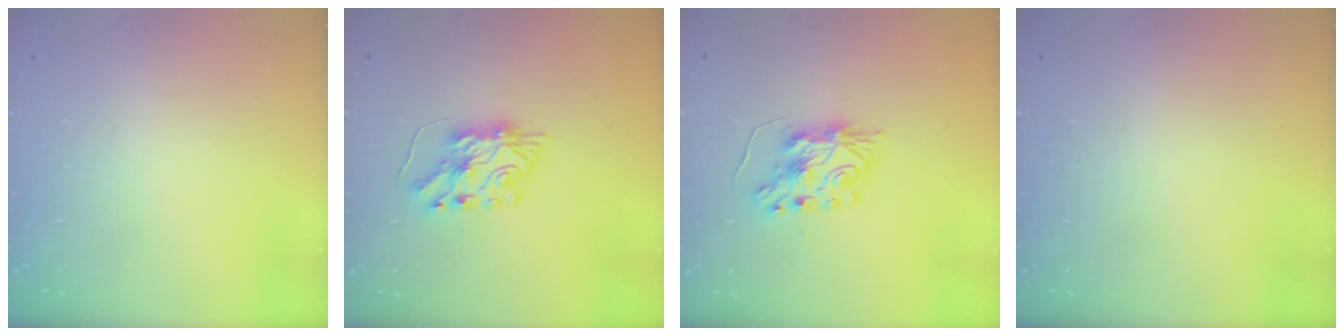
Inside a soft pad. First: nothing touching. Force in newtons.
{"total": 7.8, "press": 7.7, "slide": 0.6}
{"total": 8.8, "press": 8.8, "slide": 0.6}
{"total": 0.0}